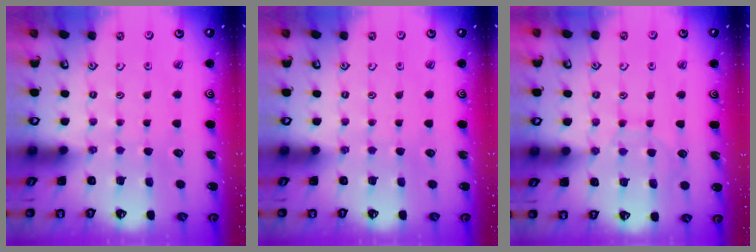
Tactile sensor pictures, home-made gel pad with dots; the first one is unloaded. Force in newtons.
{"total": 0.0}
{"total": 7.7, "press": 7.7, "slide": 0.3}